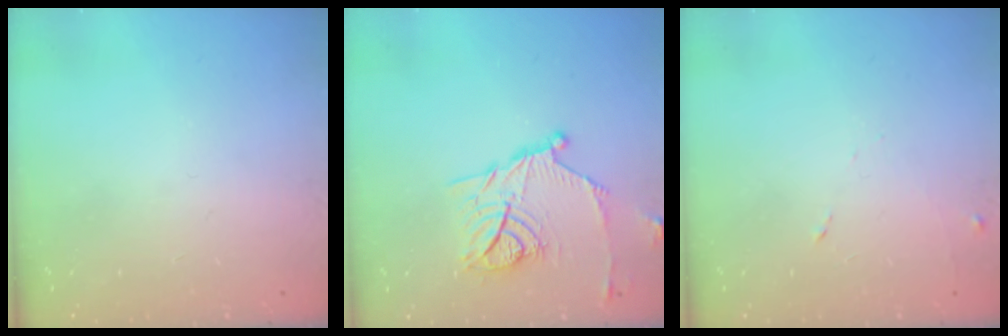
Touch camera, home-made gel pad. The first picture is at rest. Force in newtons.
{"total": 14.1, "press": 14.1, "slide": 0.2}
{"total": 6.1, "press": 6.1, "slide": 0.6}